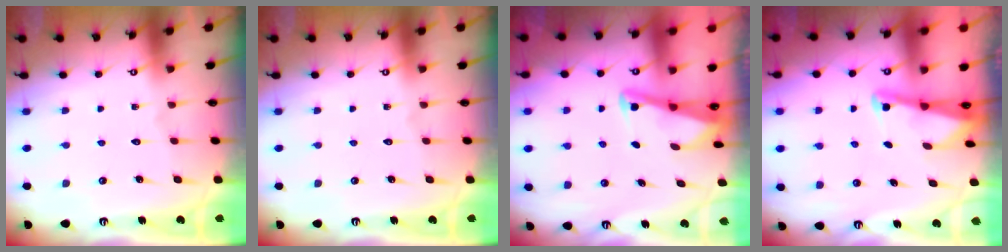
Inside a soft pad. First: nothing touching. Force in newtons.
{"total": 0.0}
{"total": 3.0, "press": 2.9, "slide": 0.4}
{"total": 2.1, "press": 2.1, "slide": 0.3}